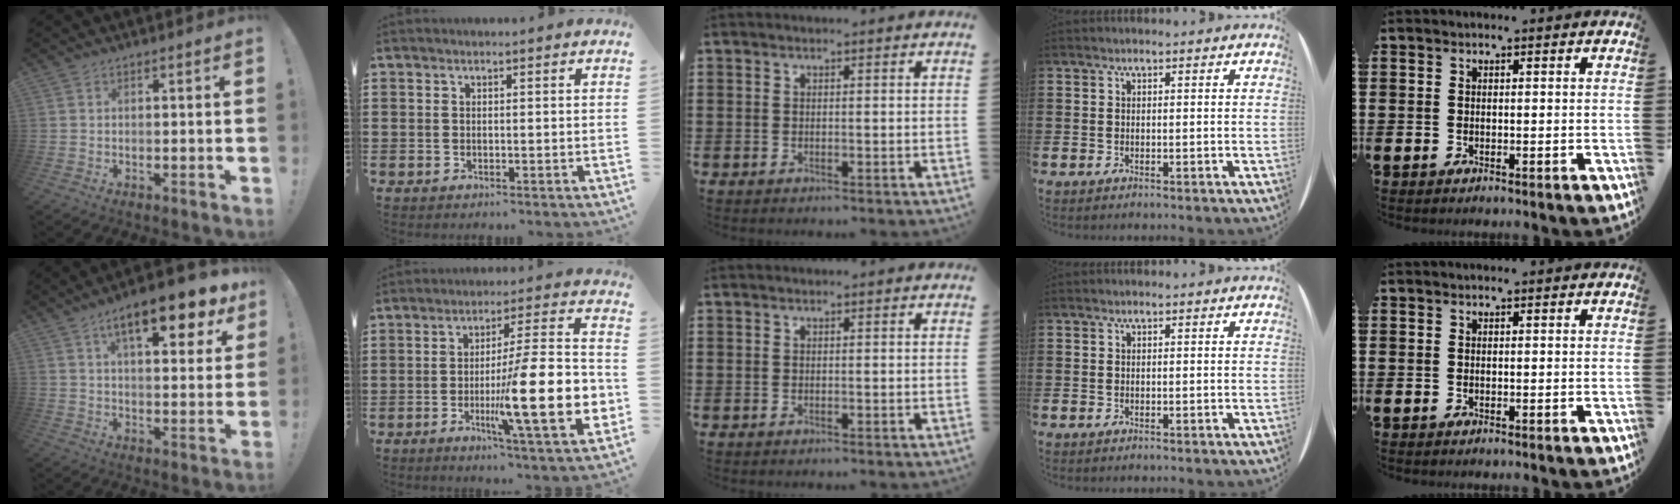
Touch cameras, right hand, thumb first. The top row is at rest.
{"thumb": {"total": 15.1, "force": [8.1, 4.5, 11.9], "torque": [-0.182, -0.036, 0.125]}, "index": {"total": 17.9, "force": [-4.4, 3.3, 17.1], "torque": [-0.271, -0.011, -0.069]}}